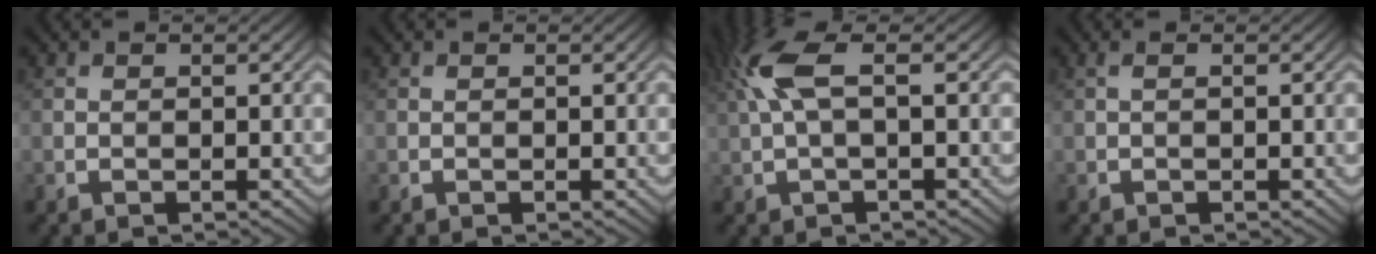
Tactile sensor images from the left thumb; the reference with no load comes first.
{"total": 0.0}
{"total": 6.1, "force": [1.6, 1.8, 5.6], "torque": [-0.142, 0.018, 0.026]}
{"total": 0.6, "force": [0.0, 0.1, 0.6], "torque": [-0.014, 0.003, 0.000]}